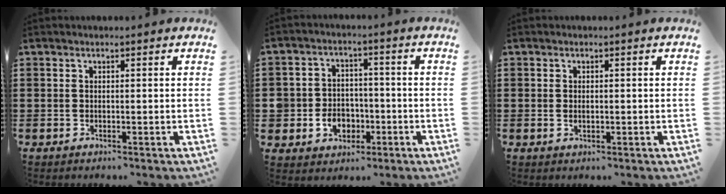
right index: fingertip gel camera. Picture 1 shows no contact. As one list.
[{"total": 5.5, "force": [-1.6, 4.9, 1.7], "torque": [-0.037, 0.011, -0.029]}, {"total": 1.0, "force": [0.1, 0.5, 0.9], "torque": [-0.018, 0.003, 0.000]}]